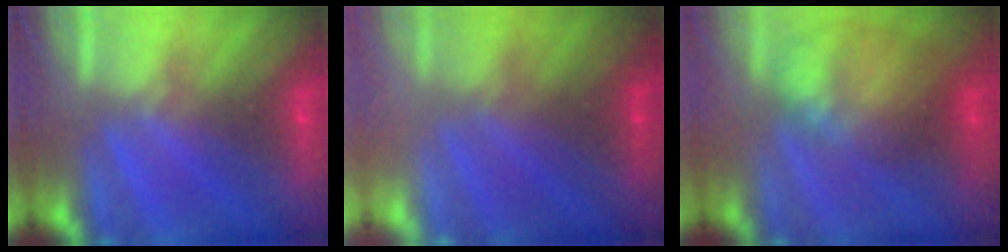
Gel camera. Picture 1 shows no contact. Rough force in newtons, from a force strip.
{"total": 2.9}
{"total": 8.3}